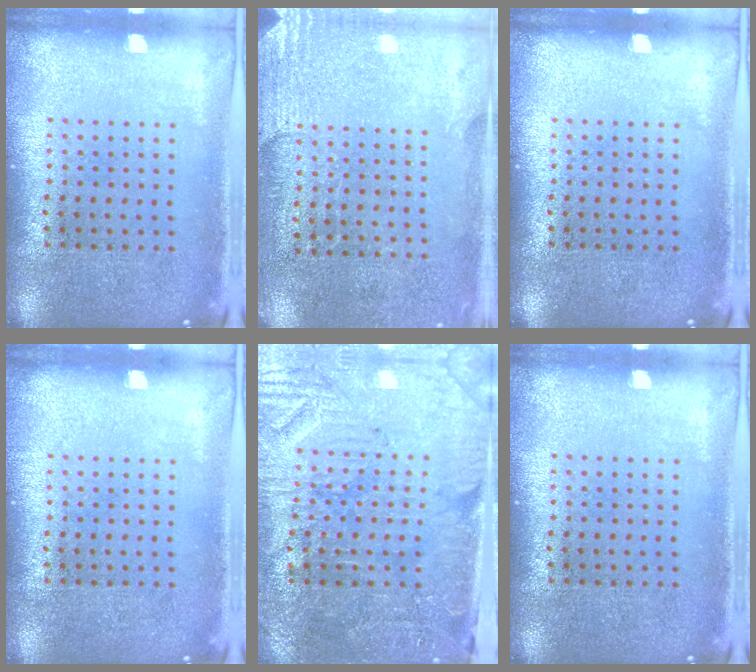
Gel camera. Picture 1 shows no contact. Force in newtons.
{"total": 2.7, "press": 2.4, "slide": 1.3}
{"total": 0.0}
{"total": 0.0}
{"total": 3.8, "press": 3.5, "slide": 1.5}
{"total": 0.0}